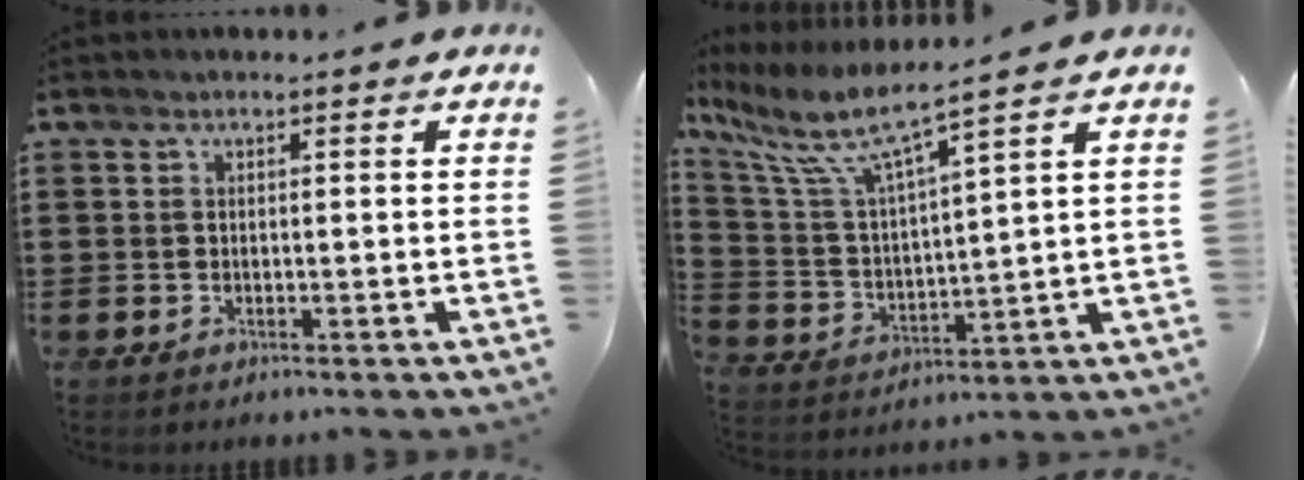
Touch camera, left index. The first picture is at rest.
{"total": 6.6, "force": [5.0, 0.8, 4.3], "torque": [-0.111, -0.035, 0.078]}